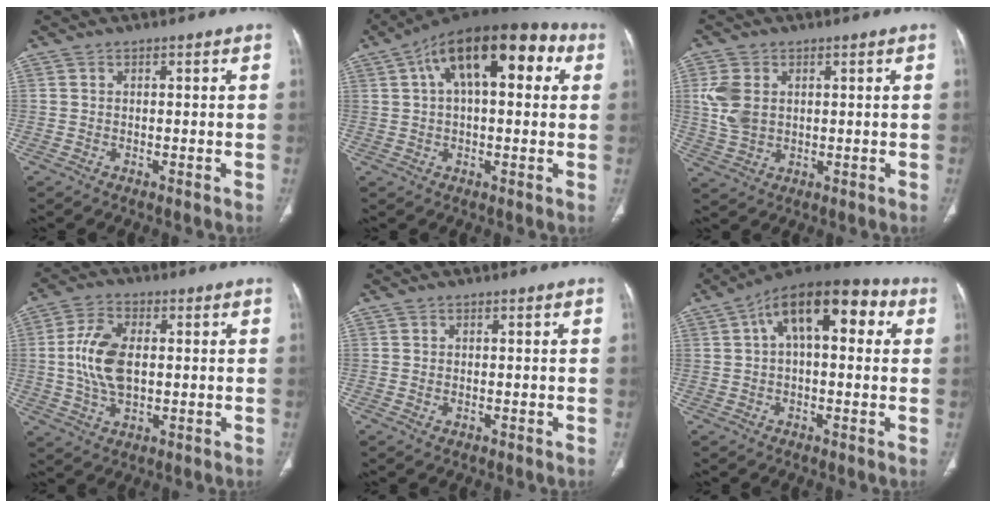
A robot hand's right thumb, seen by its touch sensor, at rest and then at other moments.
{"total": 19.1, "force": [6.3, 9.0, 15.6], "torque": [-0.218, 0.038, 0.090]}
{"total": 7.0, "force": [1.4, 5.1, 4.6], "torque": [-0.093, -0.002, 0.036]}
{"total": 10.8, "force": [0.5, 6.2, 8.8], "torque": [-0.179, 0.003, 0.013]}
{"total": 0.9, "force": [-0.2, 0.6, 0.6], "torque": [-0.013, 0.002, 0.001]}
{"total": 15.9, "force": [4.6, 7.7, 13.2], "torque": [-0.174, 0.038, 0.062]}